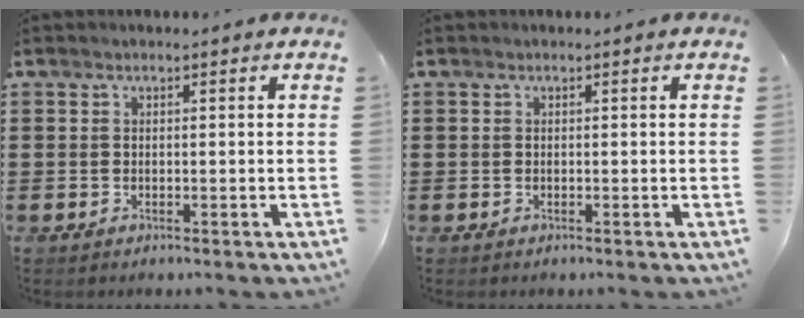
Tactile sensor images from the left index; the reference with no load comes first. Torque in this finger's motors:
{"motor_torque": [0.00, 0.00, 0.00, 0.00]}